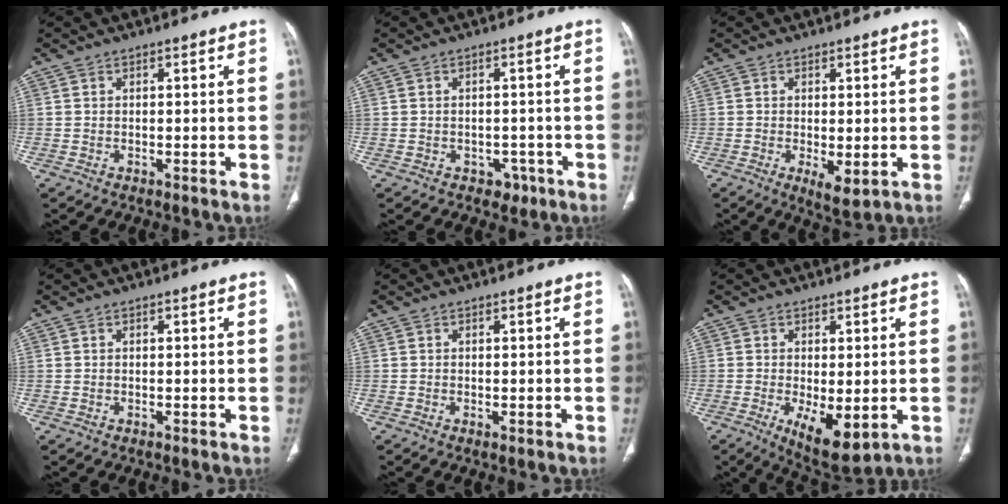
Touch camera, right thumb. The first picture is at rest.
{"total": 3.2, "force": [-1.5, 2.5, 1.2], "torque": [0.000, 0.008, -0.015]}
{"total": 4.4, "force": [-1.0, 1.7, 4.0], "torque": [-0.067, -0.016, -0.009]}
{"total": 0.0}
{"total": 0.7, "force": [-0.2, 0.3, 0.6], "torque": [-0.013, -0.004, -0.001]}
{"total": 8.7, "force": [-2.1, 3.6, 7.7], "torque": [-0.119, -0.023, -0.021]}